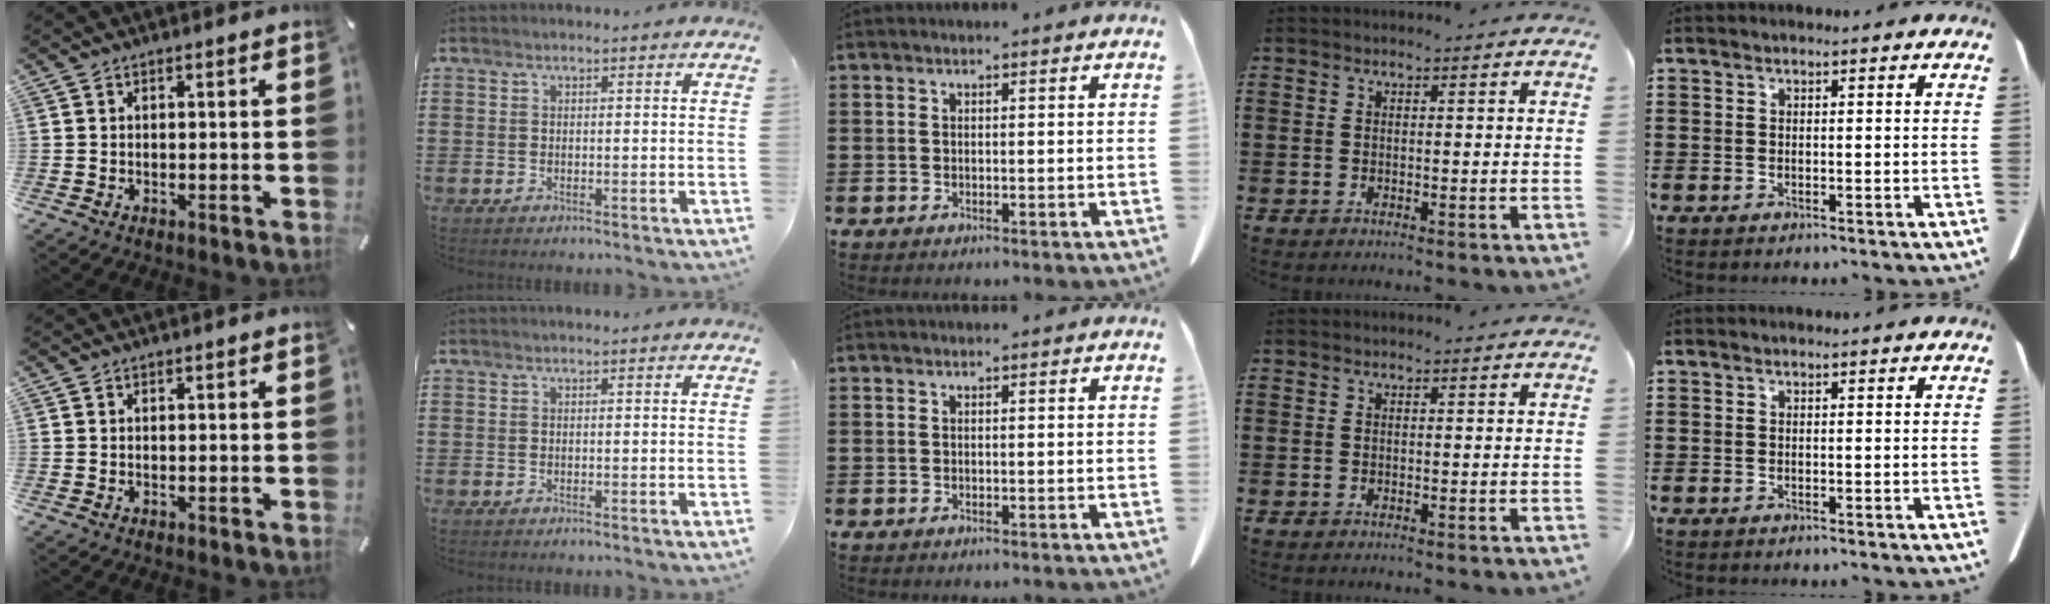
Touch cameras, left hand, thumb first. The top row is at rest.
{}